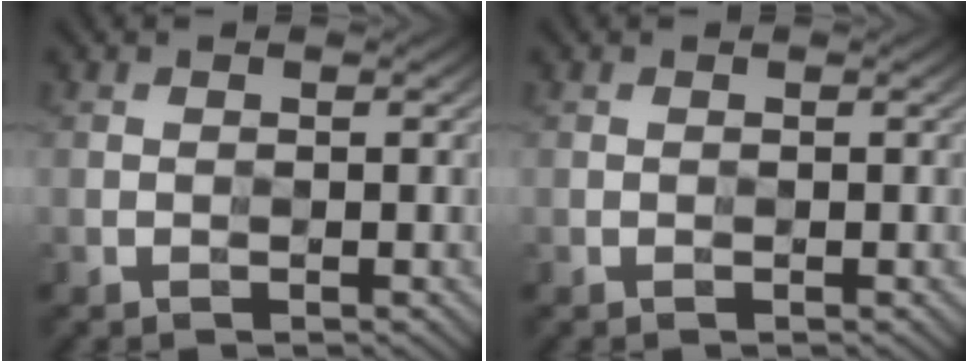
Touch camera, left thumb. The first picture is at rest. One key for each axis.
{"total": 0.0}